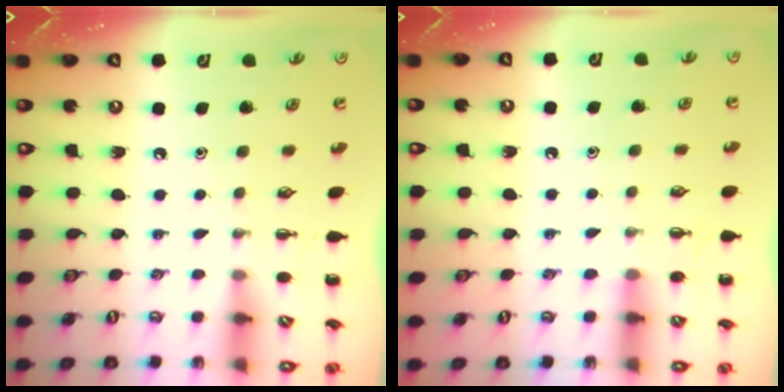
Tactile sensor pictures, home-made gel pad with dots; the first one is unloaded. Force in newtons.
{"total": 6.3, "press": 6.0, "slide": 2.0}